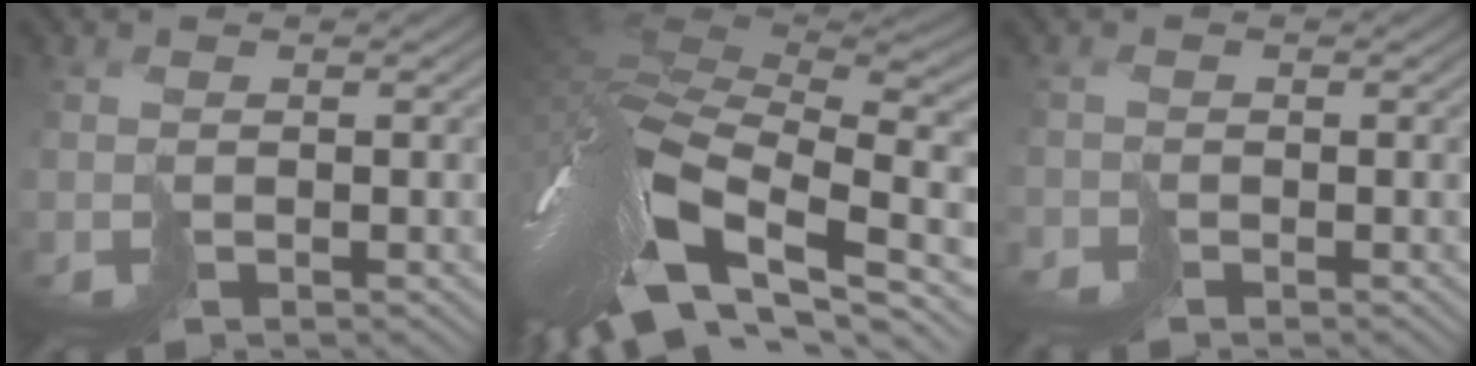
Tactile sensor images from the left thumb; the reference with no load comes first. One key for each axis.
{"total": 16.1, "fx": -4.0, "fy": 7.5, "fz": 13.6, "tx": -0.280, "ty": -0.022, "tz": -0.054}
{"total": 1.6, "fx": -1.5, "fy": 0.2, "fz": -0.6, "tx": 0.012, "ty": -0.011, "tz": -0.034}